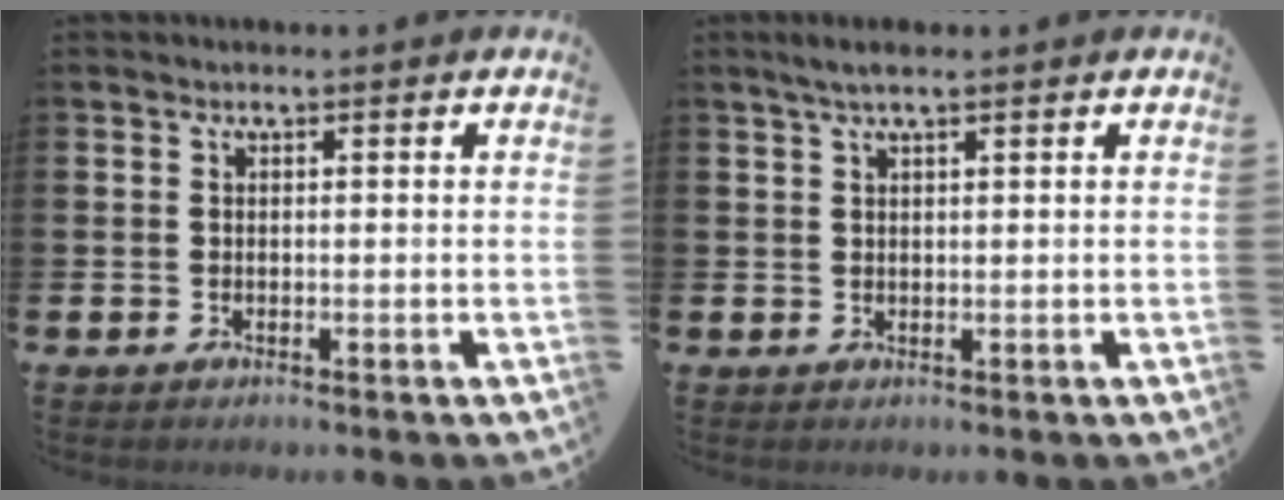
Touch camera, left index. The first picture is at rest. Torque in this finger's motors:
{"motor_torque": [0.14, -0.20, 0.34, 0.03]}